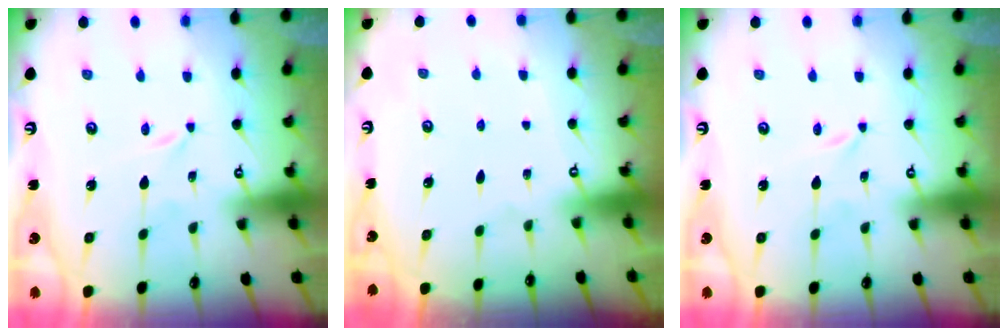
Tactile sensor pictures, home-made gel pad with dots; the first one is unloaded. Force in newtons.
{"total": 0.0}
{"total": 0.0}